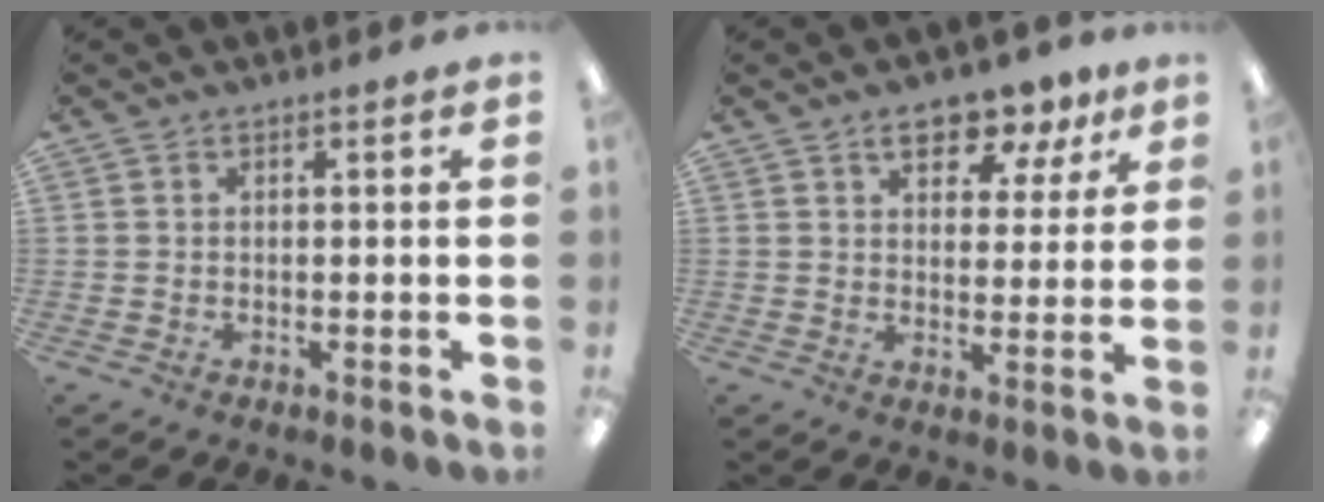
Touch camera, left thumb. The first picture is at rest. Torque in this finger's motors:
{"motor_torque": [1.19, 0.87, 0.71, -0.99, 0.08]}